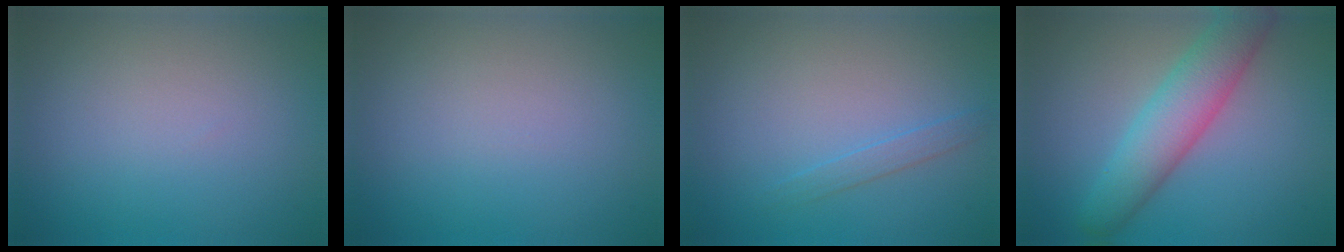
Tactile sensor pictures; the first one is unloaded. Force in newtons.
{"total": 0.0}
{"total": 1.1, "press": 1.1, "slide": 0.1}
{"total": 5.6, "press": 5.6, "slide": 0.2}